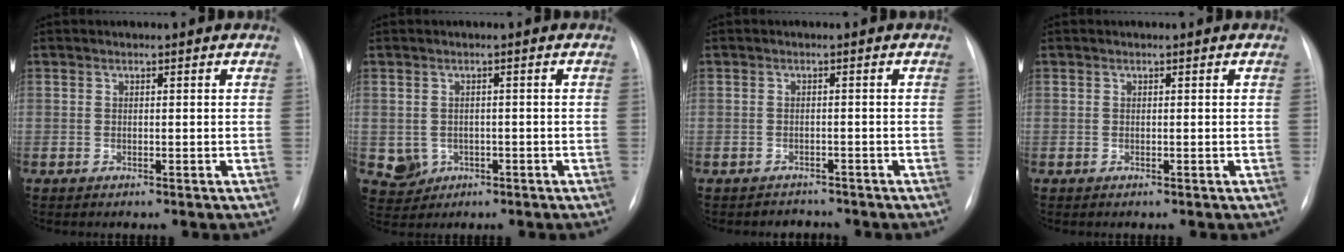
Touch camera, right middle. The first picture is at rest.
{"total": 4.0, "force": [-1.0, 3.8, 0.8], "torque": [-0.013, 0.002, -0.006]}
{"total": 2.3, "force": [-1.9, 1.0, -0.7], "torque": [0.006, 0.001, -0.029]}
{"total": 0.0}